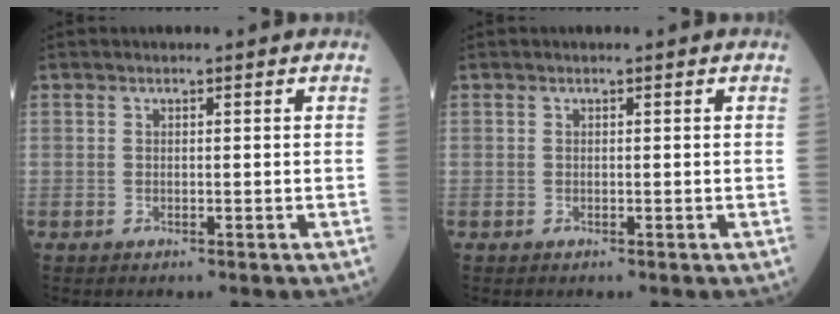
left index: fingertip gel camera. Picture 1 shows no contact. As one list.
[{"total": 0.0}]